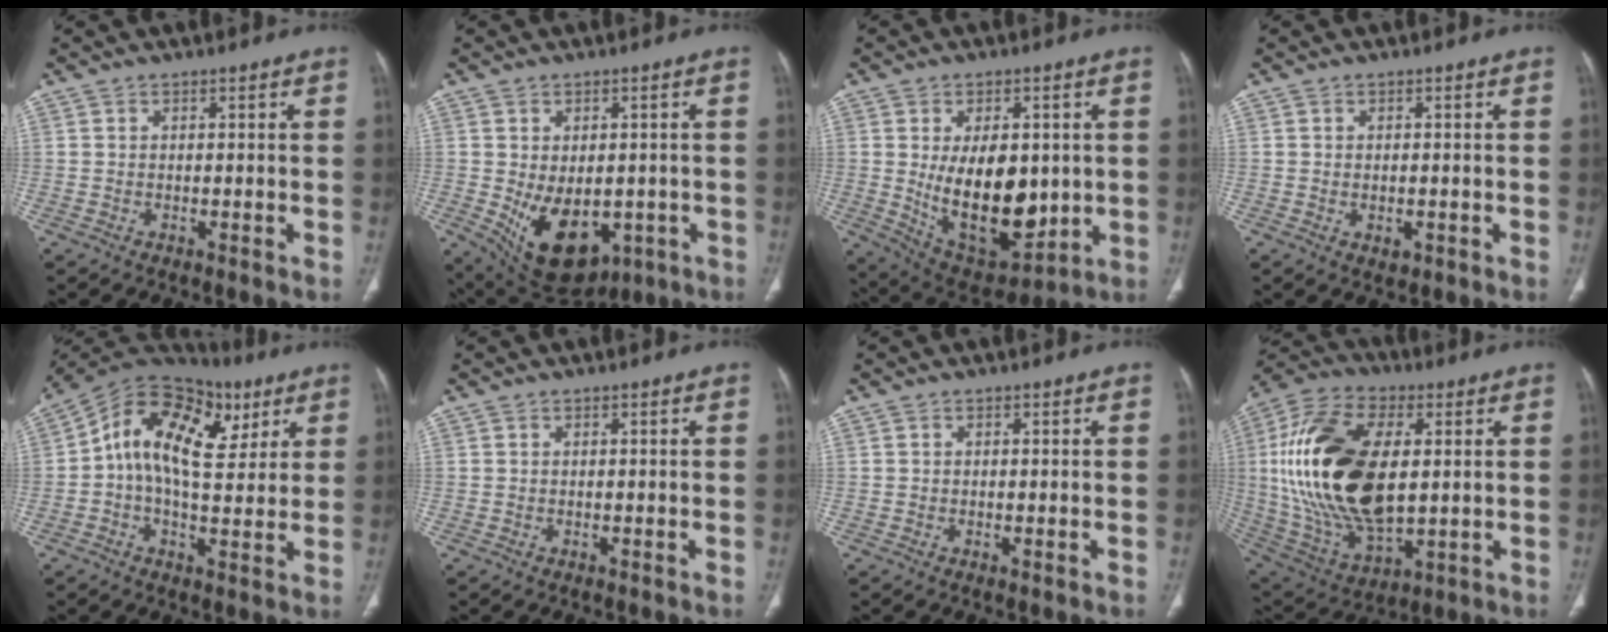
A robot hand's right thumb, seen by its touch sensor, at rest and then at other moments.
{"total": 14.0, "force": [-3.5, 9.0, 10.1], "torque": [-0.135, -0.009, -0.025]}
{"total": 17.5, "force": [0.0, 9.9, 14.4], "torque": [-0.191, -0.021, 0.029]}
{"total": 1.9, "force": [-0.5, 1.2, 1.3], "torque": [-0.017, 0.001, -0.001]}
{"total": 18.2, "force": [5.5, 10.8, 13.6], "torque": [-0.191, 0.020, 0.074]}
{"total": 0.0}
{"total": 0.5, "force": [-0.1, 0.2, 0.5], "torque": [-0.013, -0.004, -0.002]}
{"total": 27.4, "force": [3.0, 14.7, 23.0], "torque": [-0.453, -0.014, 0.058]}